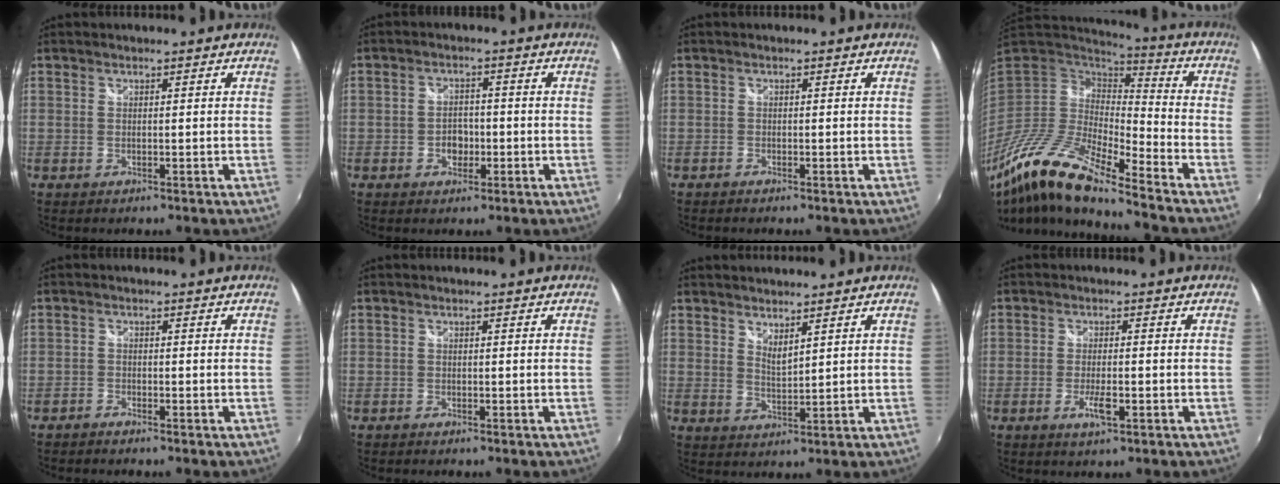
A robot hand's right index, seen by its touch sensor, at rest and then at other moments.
{"total": 3.5, "force": [-1.3, 2.7, 1.8], "torque": [-0.032, 0.007, -0.018]}
{"total": 0.6, "force": [-0.5, 0.1, 0.1], "torque": [-0.005, -0.004, -0.013]}
{"total": 16.9, "force": [-12.6, 2.4, 11.0], "torque": [-0.209, -0.028, -0.255]}
{"total": 1.4, "force": [-1.3, 0.2, 0.1], "torque": [-0.015, -0.003, -0.029]}
{"total": 0.6, "force": [-0.5, 0.2, 0.1], "torque": [-0.005, -0.004, -0.012]}
{"total": 3.1, "force": [2.6, 0.5, 1.5], "torque": [-0.026, -0.004, 0.045]}
{"total": 3.7, "force": [-1.6, 0.9, 3.3], "torque": [-0.070, -0.006, -0.029]}